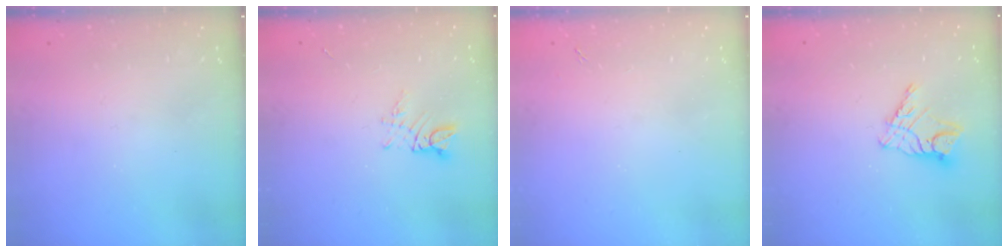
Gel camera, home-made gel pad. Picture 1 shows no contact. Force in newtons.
{"total": 2.8, "press": 2.8, "slide": 0.3}
{"total": 1.7, "press": 1.6, "slide": 0.3}
{"total": 10.4, "press": 10.3, "slide": 0.9}